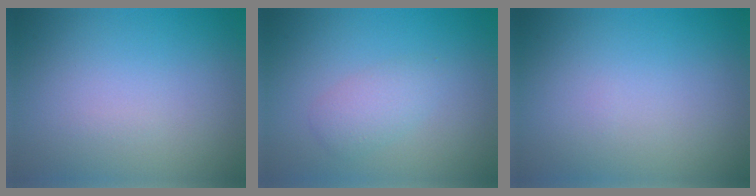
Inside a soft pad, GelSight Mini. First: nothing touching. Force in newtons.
{"total": 2.0, "press": 2.0, "slide": 0.0}
{"total": 0.0}